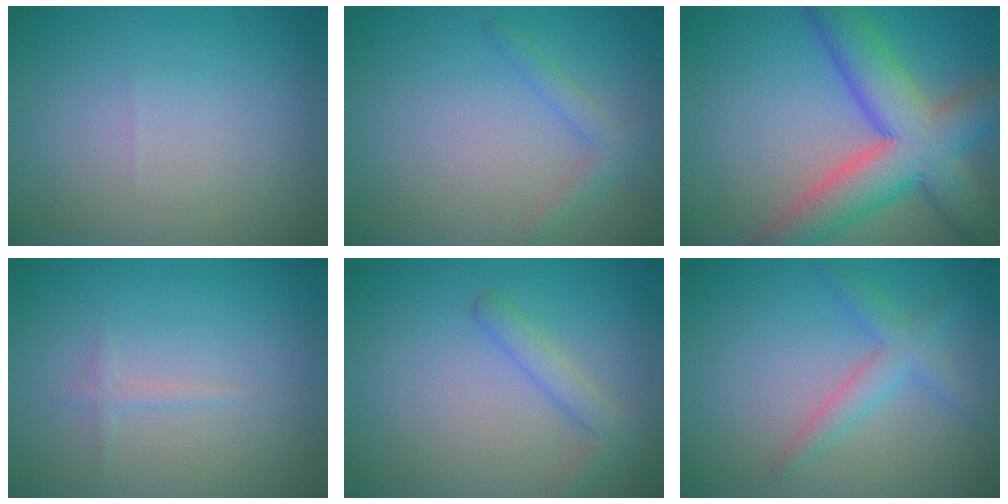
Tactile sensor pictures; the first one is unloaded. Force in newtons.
{"total": 1.6, "press": 1.6, "slide": 0.1}
{"total": 10.2, "press": 10.2, "slide": 0.5}
{"total": 0.8, "press": 0.8, "slide": 0.1}
{"total": 2.3, "press": 2.3, "slide": 0.1}
{"total": 2.6, "press": 2.6, "slide": 0.1}